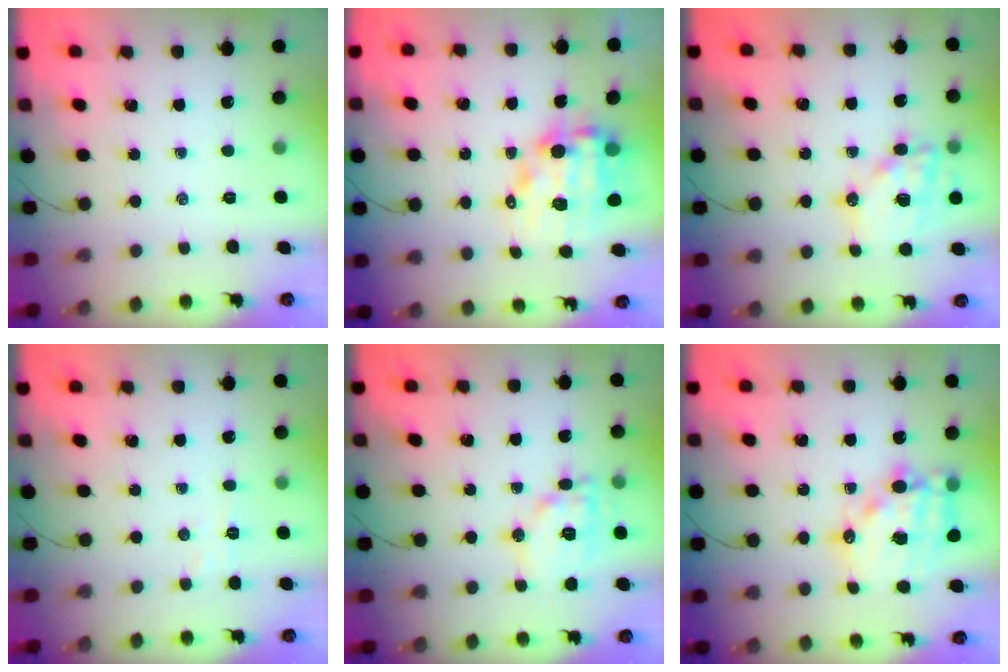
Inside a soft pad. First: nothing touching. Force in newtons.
{"total": 11.9, "press": 11.5, "slide": 3.2}
{"total": 16.3, "press": 15.9, "slide": 3.7}
{"total": 3.3, "press": 3.2, "slide": 0.6}
{"total": 12.5, "press": 12.5, "slide": 0.9}
{"total": 16.5, "press": 16.2, "slide": 3.4}